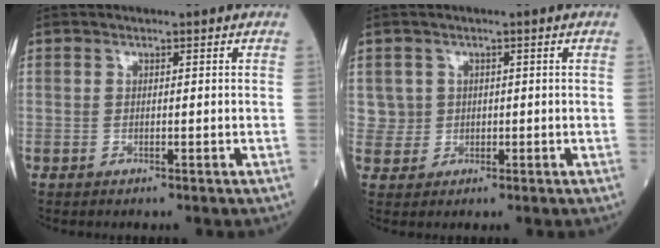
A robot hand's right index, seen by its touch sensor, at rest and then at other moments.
{"total": 2.2, "force": [0.3, 2.2, -0.3], "torque": [0.012, 0.004, 0.003]}